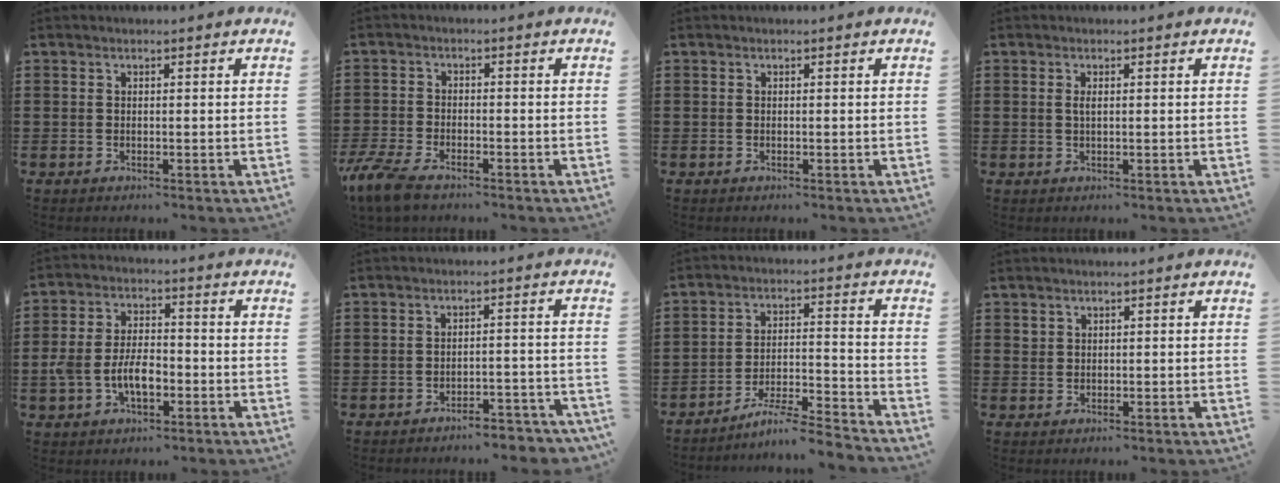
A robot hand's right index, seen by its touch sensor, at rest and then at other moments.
{"total": 4.7, "force": [-4.0, 0.9, 2.3], "torque": [-0.075, -0.013, -0.085]}
{"total": 0.0}
{"total": 1.1, "force": [0.2, 0.3, 1.0], "torque": [-0.021, 0.002, 0.002]}
{"total": 6.8, "force": [-2.2, 3.8, 5.2], "torque": [-0.124, 0.002, -0.048]}
{"total": 3.7, "force": [-3.6, 0.3, 0.8], "torque": [-0.016, 0.003, -0.074]}
{"total": 6.4, "force": [-5.9, -0.2, 2.6], "torque": [-0.056, -0.011, -0.115]}
{"total": 1.1, "force": [0.8, 0.7, 0.1], "torque": [-0.004, 0.002, 0.016]}